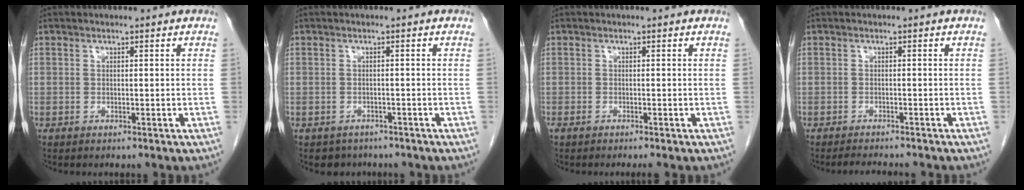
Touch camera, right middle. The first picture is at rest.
{"total": 2.8, "force": [-2.2, 1.7, -0.1], "torque": [-0.005, 0.005, -0.029]}
{"total": 1.7, "force": [-1.4, 0.0, 1.0], "torque": [-0.013, -0.003, -0.021]}
{"total": 3.8, "force": [-3.5, 0.2, 1.4], "torque": [-0.016, -0.008, -0.048]}